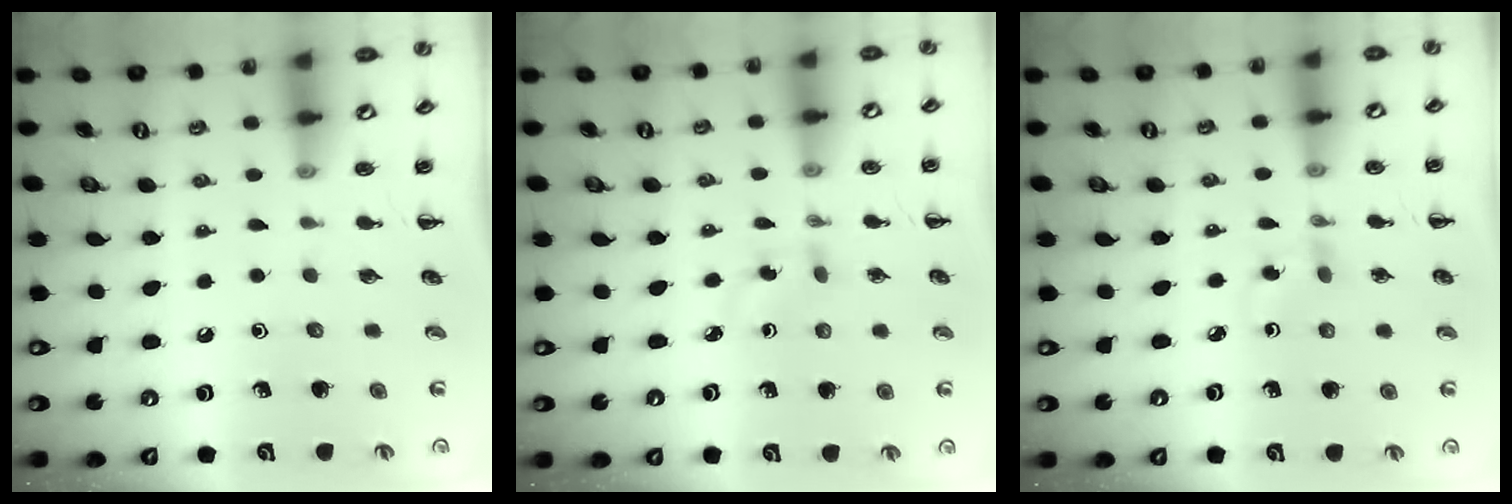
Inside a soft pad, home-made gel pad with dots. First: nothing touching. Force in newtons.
{"total": 2.9, "press": 2.7, "slide": 1.1}
{"total": 2.8, "press": 2.5, "slide": 1.2}